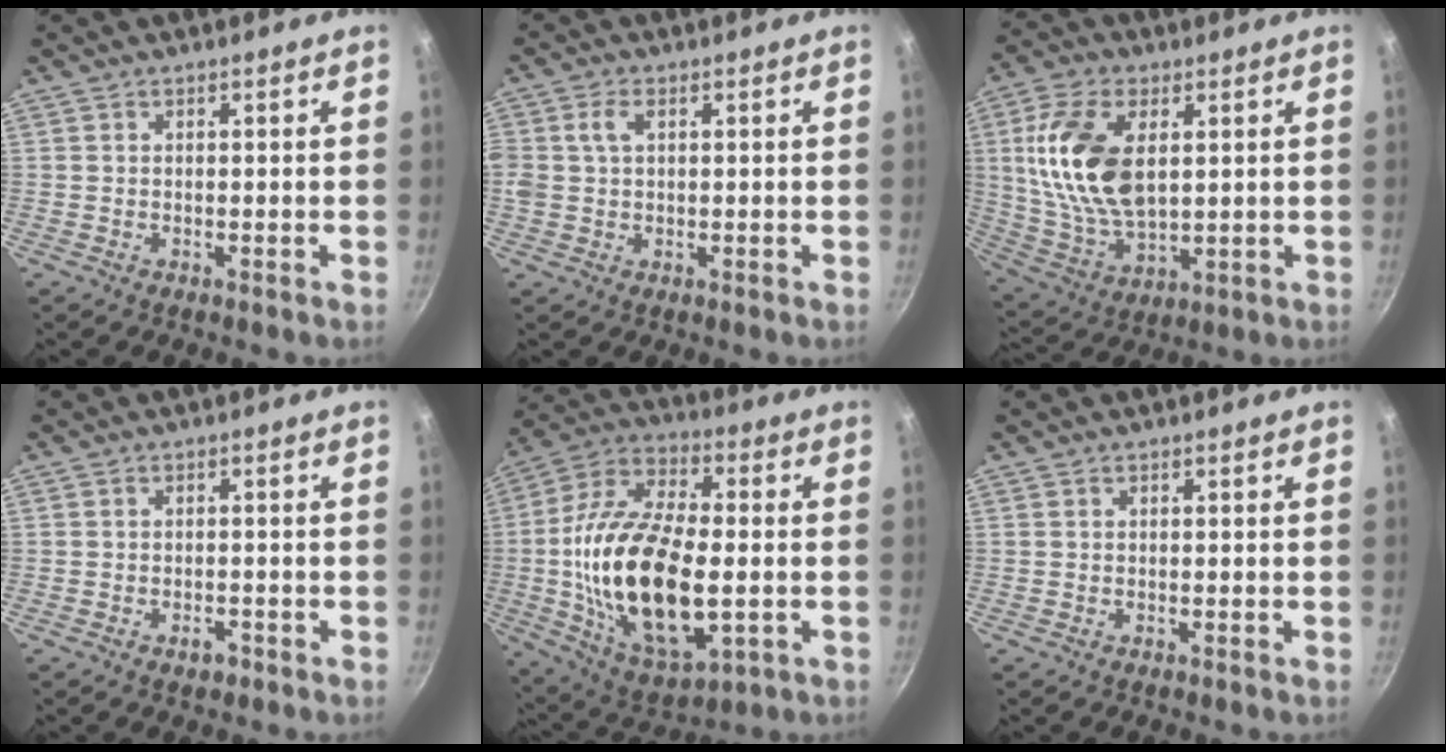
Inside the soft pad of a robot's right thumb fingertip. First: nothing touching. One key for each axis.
{"total": 4.4, "fx": 1.0, "fy": 2.9, "fz": 3.1, "tx": -0.054, "ty": 0.007, "tz": 0.017}
{"total": 17.1, "fx": 3.6, "fy": 9.6, "fz": 13.7, "tx": -0.254, "ty": -0.010, "tz": 0.076}
{"total": 1.9, "fx": -1.2, "fy": 1.0, "fz": 1.0, "tx": -0.009, "ty": 0.011, "tz": -0.015}
{"total": 25.9, "fx": -2.3, "fy": 12.8, "fz": 22.4, "tx": -0.423, "ty": 0.016, "tz": -0.038}
{"total": 0.0}